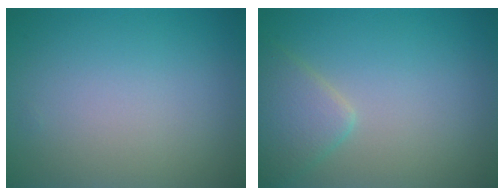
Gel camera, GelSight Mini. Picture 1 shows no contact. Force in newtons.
{"total": 2.8, "press": 2.8, "slide": 0.1}